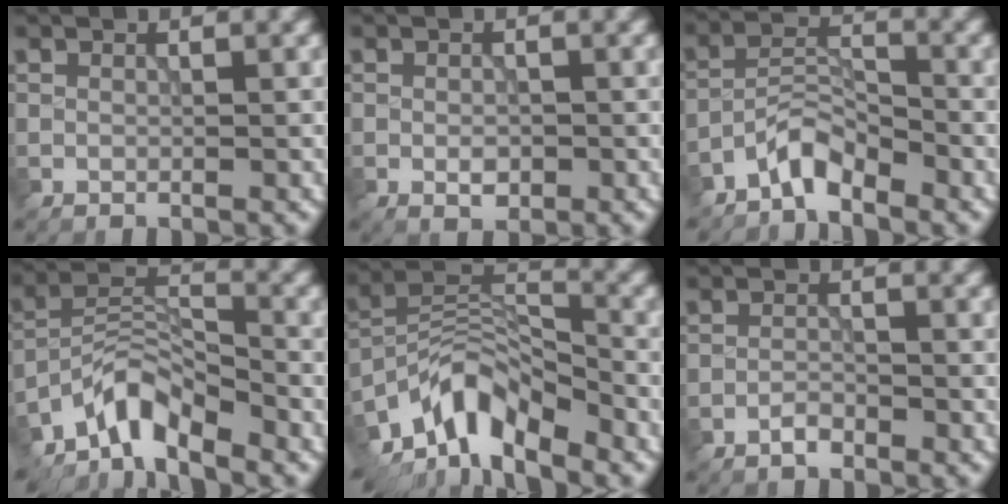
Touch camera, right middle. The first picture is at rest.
{"total": 1.6, "force": [-0.5, 1.0, 1.2], "torque": [-0.020, 0.000, -0.009]}
{"total": 3.1, "force": [-2.7, 0.9, 1.4], "torque": [-0.022, 0.015, -0.058]}
{"total": 4.9, "force": [-4.1, 1.5, 2.2], "torque": [-0.031, 0.006, -0.090]}
{"total": 8.5, "force": [-6.3, 3.3, 4.6], "torque": [-0.072, 0.000, -0.133]}
{"total": 1.3, "force": [-1.0, 0.4, 0.6], "torque": [-0.011, 0.004, -0.022]}